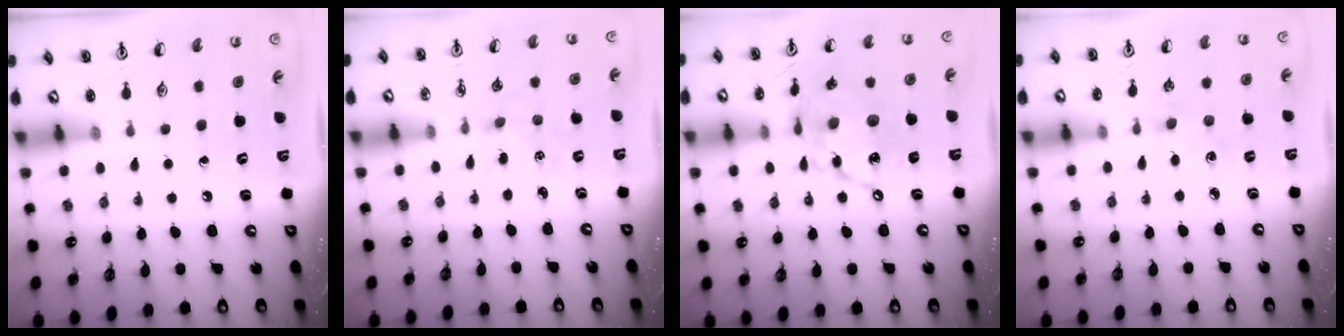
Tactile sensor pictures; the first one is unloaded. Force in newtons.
{"total": 2.7, "press": 2.7, "slide": 0.4}
{"total": 14.0, "press": 13.9, "slide": 1.2}
{"total": 1.4, "press": 1.3, "slide": 0.3}